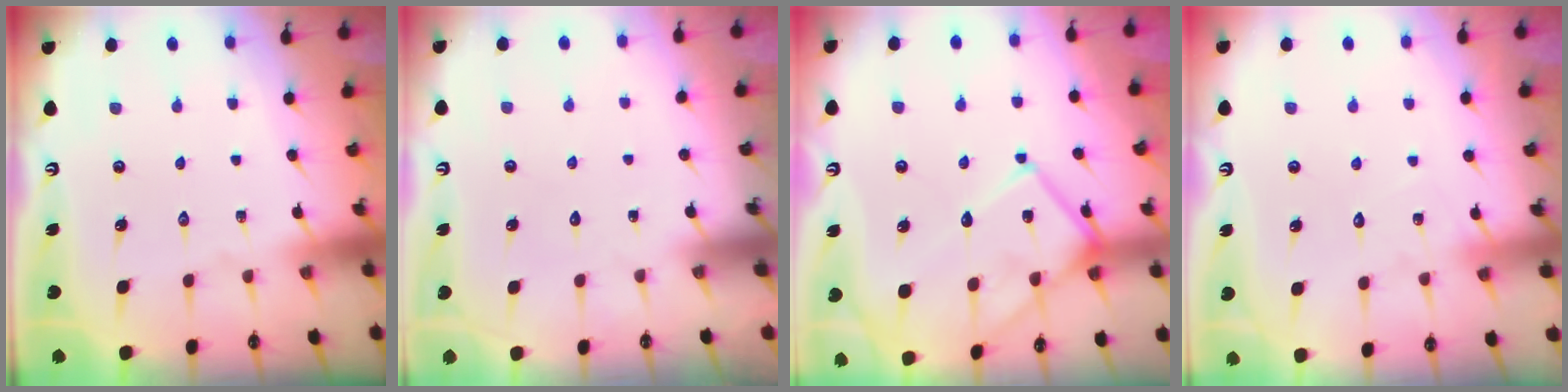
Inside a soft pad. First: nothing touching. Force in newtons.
{"total": 1.5, "press": 1.5, "slide": 0.2}
{"total": 14.0, "press": 13.9, "slide": 1.3}
{"total": 5.4, "press": 5.4, "slide": 0.4}